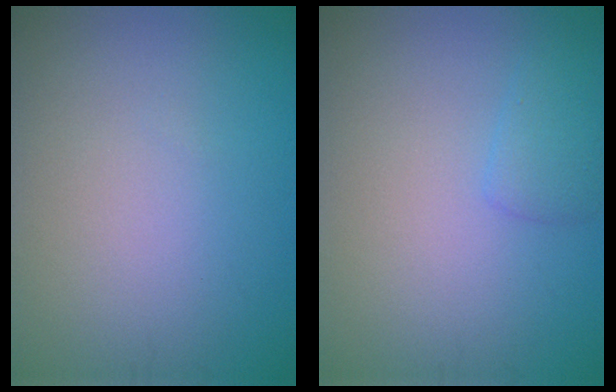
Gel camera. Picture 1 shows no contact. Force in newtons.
{"total": 1.5, "press": 1.5, "slide": 0.1}